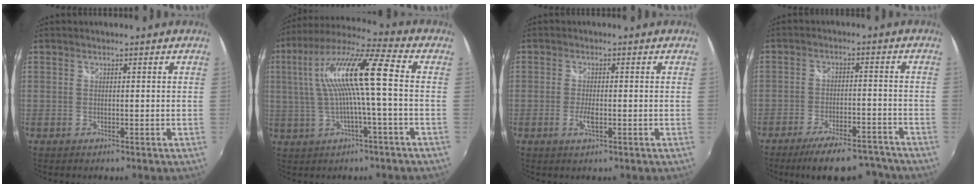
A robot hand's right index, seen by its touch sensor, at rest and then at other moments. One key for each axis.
{"total": 14.0, "fx": 0.9, "fy": 0.7, "fz": 13.9, "tx": -0.265, "ty": 0.018, "tz": 0.017}
{"total": 2.6, "fx": -0.9, "fy": 0.5, "fz": 2.3, "tx": -0.051, "ty": -0.005, "tz": -0.017}
{"total": 13.1, "fx": -11.2, "fy": 4.0, "fz": 5.6, "tx": -0.113, "ty": 0.003, "tz": -0.159}